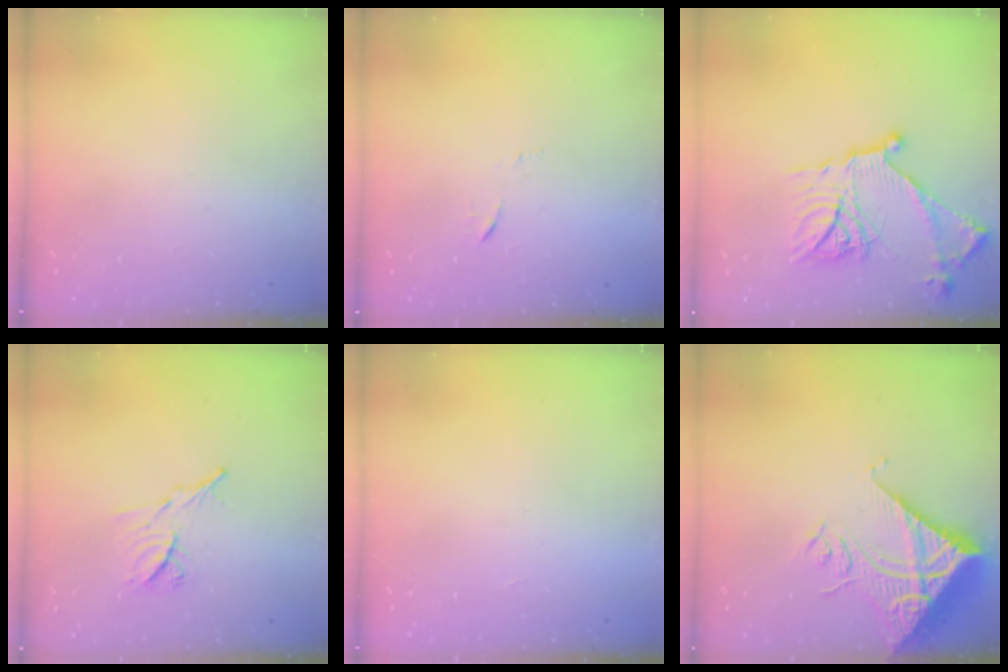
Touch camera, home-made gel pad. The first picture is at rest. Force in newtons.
{"total": 5.8, "press": 5.7, "slide": 0.4}
{"total": 17.4, "press": 17.4, "slide": 0.5}
{"total": 8.6, "press": 8.6, "slide": 0.7}
{"total": 1.7, "press": 1.7, "slide": 0.1}
{"total": 13.5, "press": 13.4, "slide": 1.7}